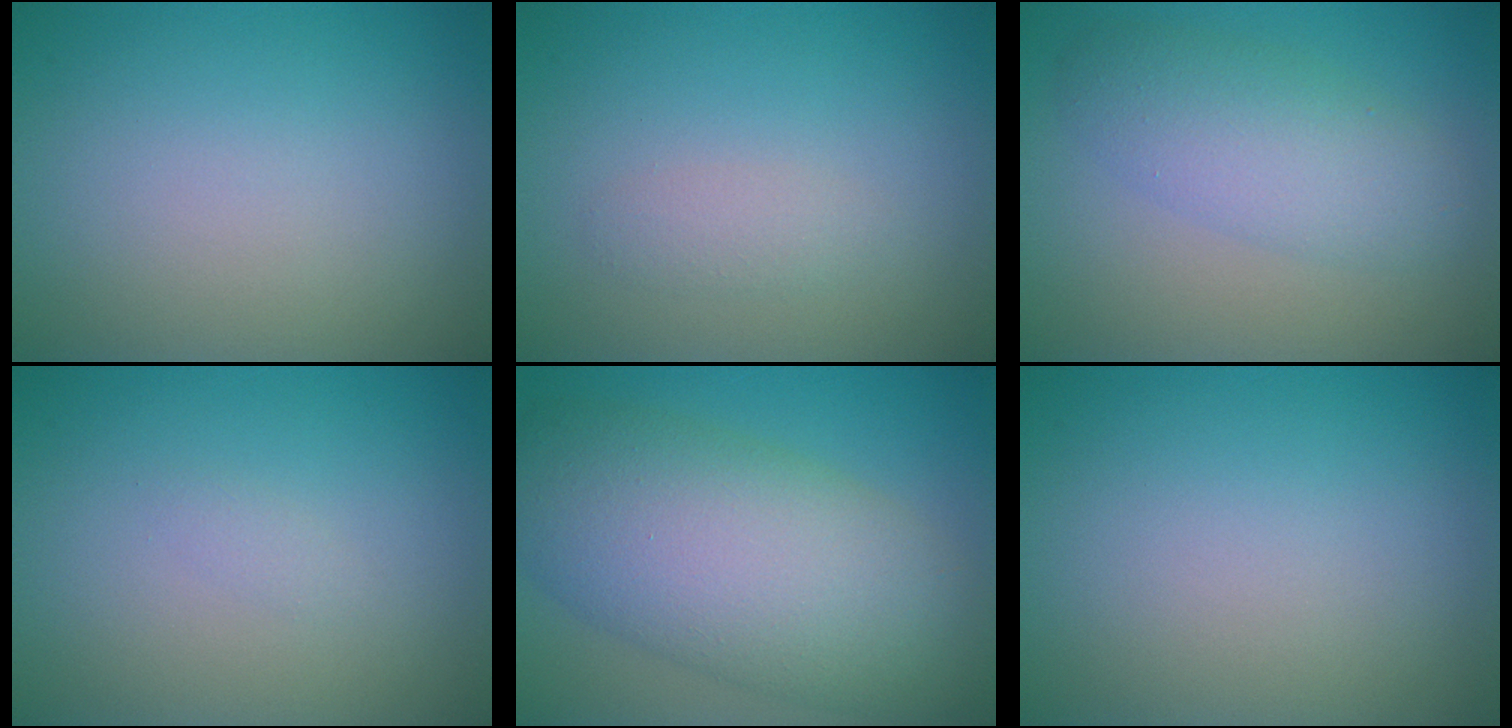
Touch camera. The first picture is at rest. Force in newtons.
{"total": 1.3, "press": 1.3, "slide": 0.0}
{"total": 4.3, "press": 4.3, "slide": 0.1}
{"total": 0.6, "press": 0.6, "slide": 0.0}
{"total": 11.1, "press": 11.1, "slide": 0.2}
{"total": 0.0}